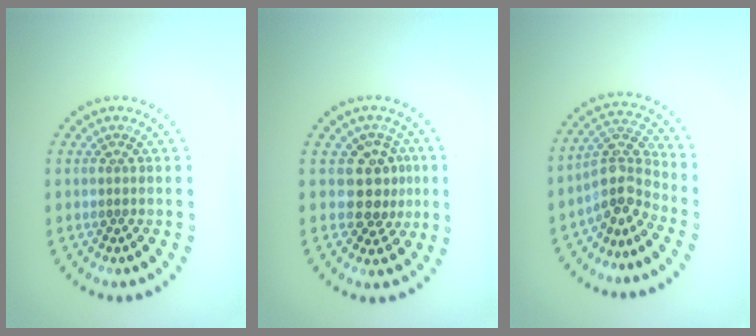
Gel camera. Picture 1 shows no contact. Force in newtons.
{"total": 3.3, "press": 2.8, "slide": 1.6}
{"total": 3.9, "press": 2.9, "slide": 2.6}